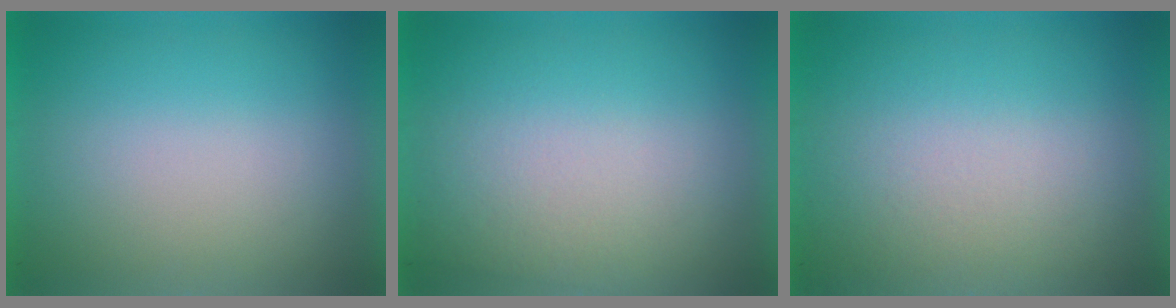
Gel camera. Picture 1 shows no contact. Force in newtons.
{"total": 2.1}
{"total": 3.6}